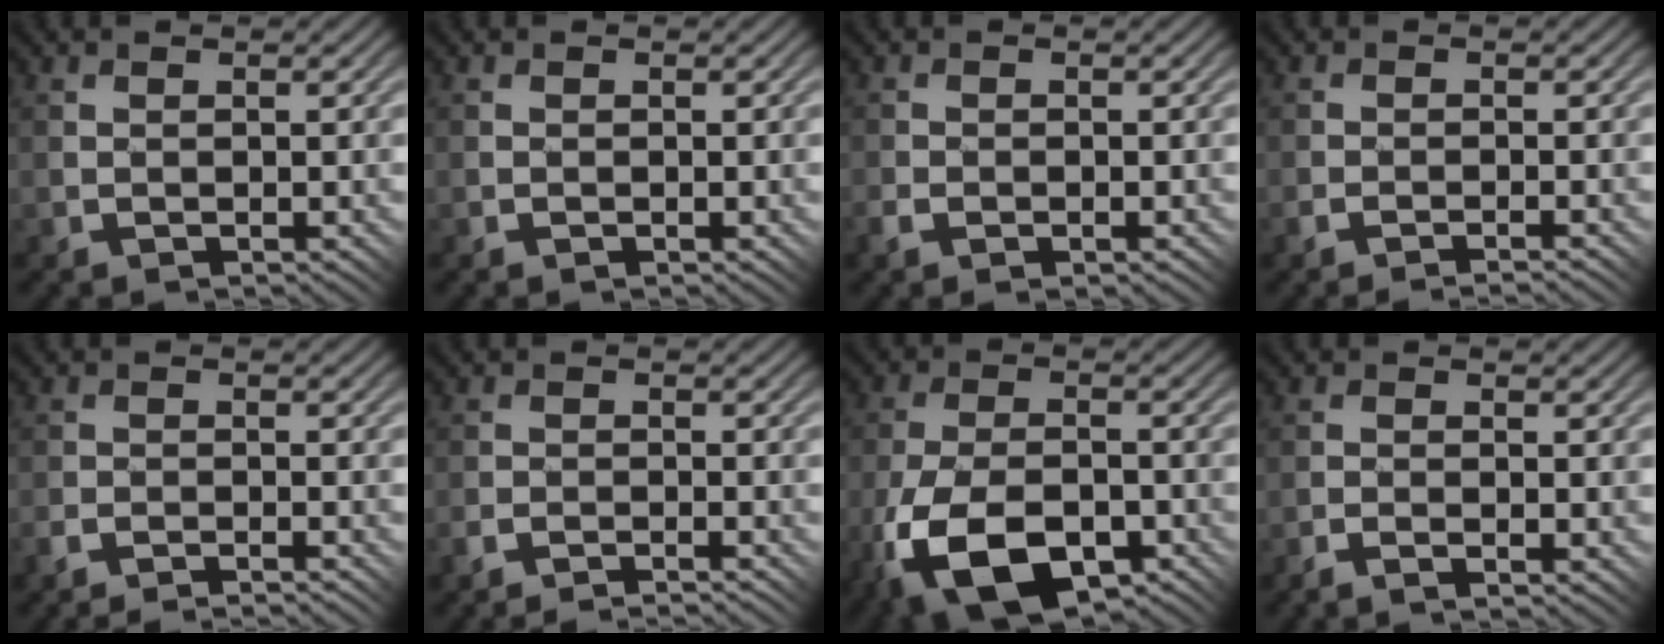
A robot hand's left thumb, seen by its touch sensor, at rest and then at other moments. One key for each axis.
{"total": 0.0}
{"total": 2.0, "fx": -1.2, "fy": 1.1, "fz": 1.1, "tx": -0.027, "ty": -0.006, "tz": -0.031}
{"total": 1.4, "fx": -1.3, "fy": -0.2, "fz": 0.4, "tx": -0.010, "ty": 0.006, "tz": -0.030}
{"total": 2.6, "fx": -2.5, "fy": 0.1, "fz": 0.6, "tx": -0.010, "ty": 0.004, "tz": -0.056}
{"total": 2.3, "fx": -2.3, "fy": -0.2, "fz": 0.3, "tx": -0.007, "ty": 0.006, "tz": -0.054}
{"total": 13.2, "fx": -7.2, "fy": 6.6, "fz": 8.9, "tx": -0.195, "ty": -0.025, "tz": -0.135}
{"total": 1.7, "fx": -1.4, "fy": 0.0, "fz": 1.1, "tx": -0.021, "ty": 0.004, "tz": -0.029}